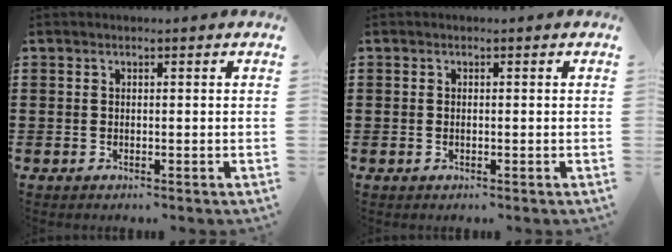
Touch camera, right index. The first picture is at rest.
{"total": 0.0}